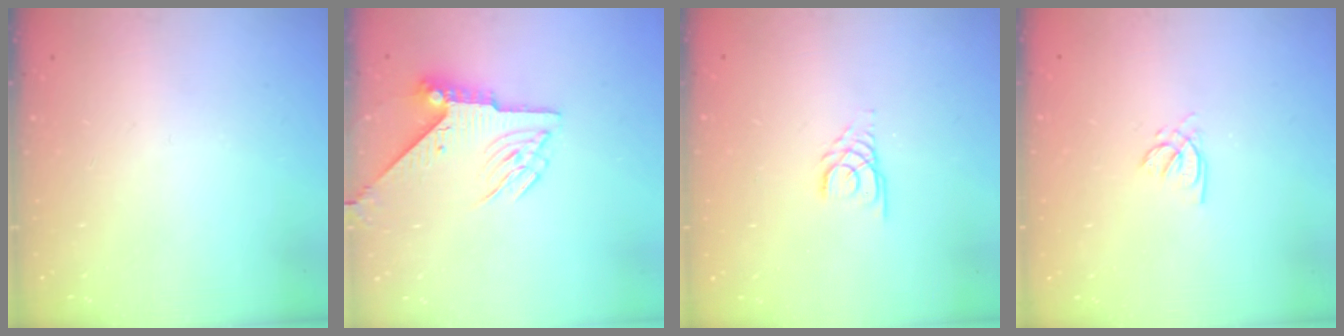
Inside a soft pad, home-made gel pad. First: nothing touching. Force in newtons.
{"total": 5.9, "press": 5.8, "slide": 0.7}
{"total": 3.0, "press": 2.9, "slide": 0.3}
{"total": 1.4, "press": 1.4, "slide": 0.2}